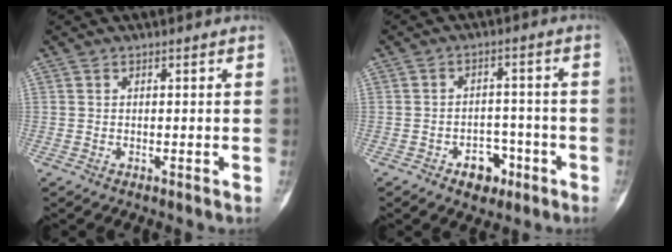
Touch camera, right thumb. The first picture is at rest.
{"total": 6.0, "force": [-3.2, 4.1, 3.0], "torque": [-0.014, 0.032, -0.043]}